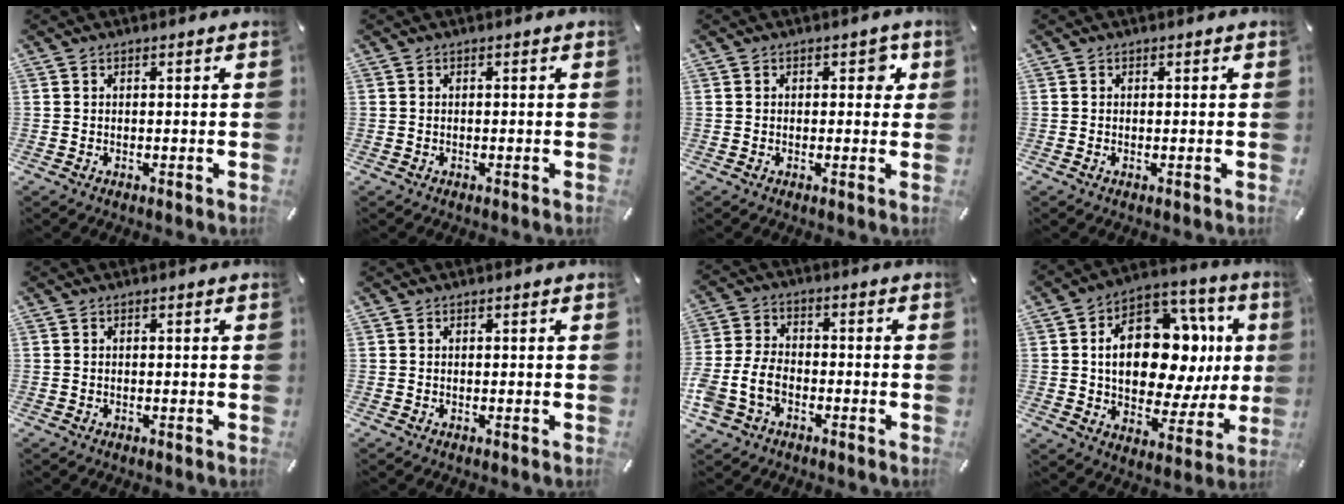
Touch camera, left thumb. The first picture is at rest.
{"total": 0.0}
{"total": 2.7, "force": [0.6, 1.9, 1.8], "torque": [-0.015, 0.001, 0.002]}
{"total": 0.0}
{"total": 0.0}
{"total": 0.0}
{"total": 7.9, "force": [-3.1, 5.8, 4.3], "torque": [-0.103, 0.014, -0.058]}
{"total": 21.8, "force": [3.7, 13.4, 16.8], "torque": [-0.267, -0.023, 0.066]}